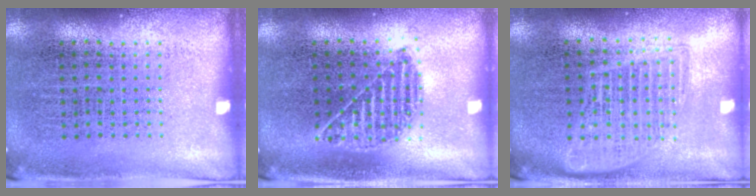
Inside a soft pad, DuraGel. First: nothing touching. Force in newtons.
{"total": 1.1, "press": 1.0, "slide": 0.5}
{"total": 1.7, "press": 1.5, "slide": 0.8}